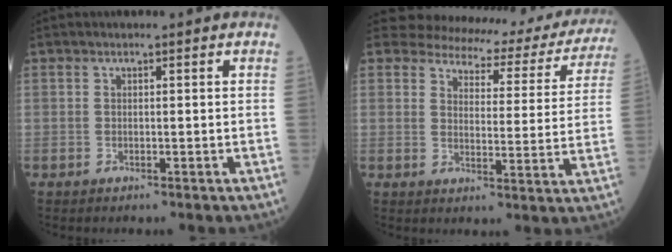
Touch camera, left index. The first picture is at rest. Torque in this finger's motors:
{"motor_torque": [1.07, -1.07, 0.07, 0.00]}